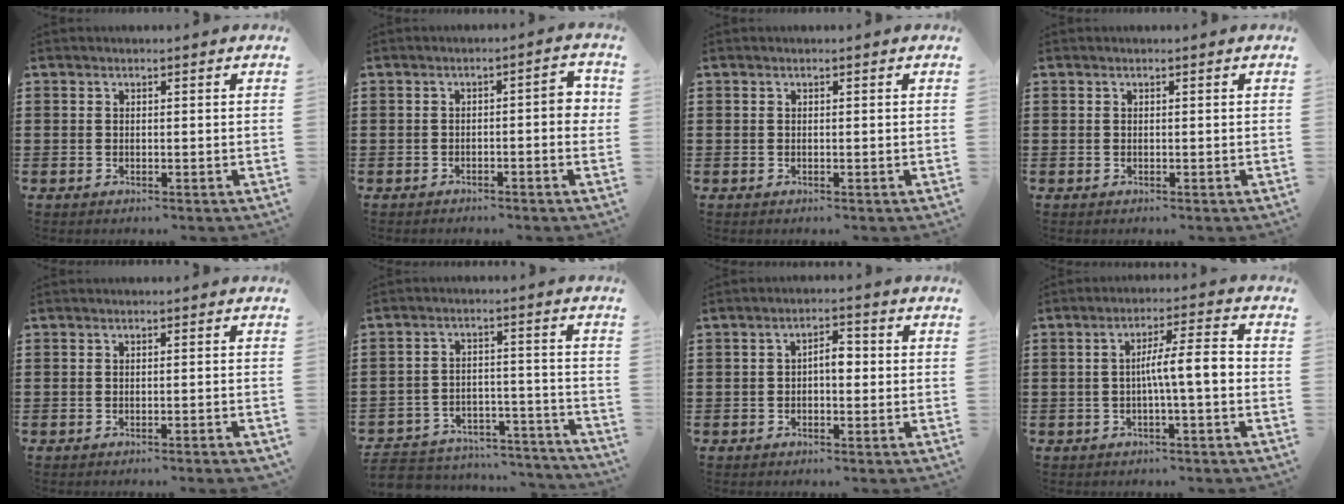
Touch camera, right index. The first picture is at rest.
{"total": 3.1, "force": [-0.9, 0.6, 2.9], "torque": [-0.040, 0.002, -0.021]}
{"total": 0.0}
{"total": 0.0}
{"total": 1.1, "force": [-0.8, -0.1, 0.7], "torque": [-0.012, -0.002, -0.016]}
{"total": 5.4, "force": [-5.2, 1.1, 0.8], "torque": [-0.019, 0.009, -0.106]}
{"total": 3.2, "force": [-0.3, 1.3, 2.9], "torque": [-0.055, 0.007, -0.008]}
{"total": 5.9, "force": [-0.9, 0.9, 5.8], "torque": [-0.105, 0.006, -0.020]}